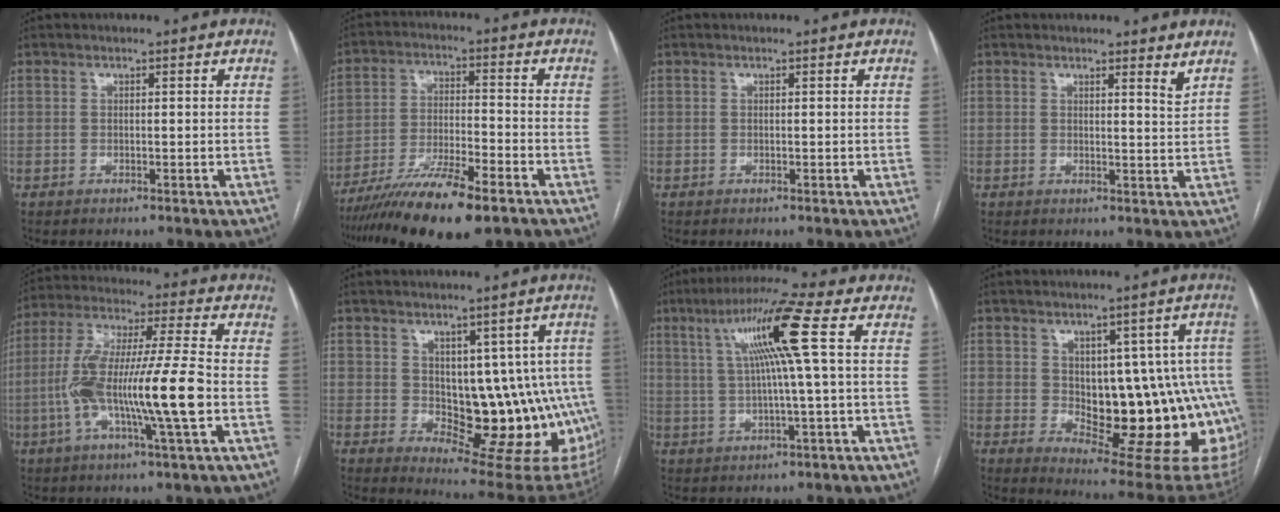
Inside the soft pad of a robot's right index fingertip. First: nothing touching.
{"total": 13.9, "force": [-9.8, 2.0, 9.7], "torque": [-0.177, -0.033, -0.170]}
{"total": 0.0}
{"total": 2.4, "force": [2.2, 0.0, 0.9], "torque": [-0.016, -0.020, 0.023]}
{"total": 16.4, "force": [-3.5, 0.2, 16.0], "torque": [-0.308, -0.001, -0.070]}
{"total": 15.5, "force": [-0.6, 8.1, 13.2], "torque": [-0.122, 0.008, 0.014]}
{"total": 10.3, "force": [2.7, -1.5, 9.9], "torque": [-0.174, 0.022, 0.052]}
{"total": 19.6, "force": [-1.0, 8.2, 17.8], "torque": [-0.157, 0.018, 0.016]}